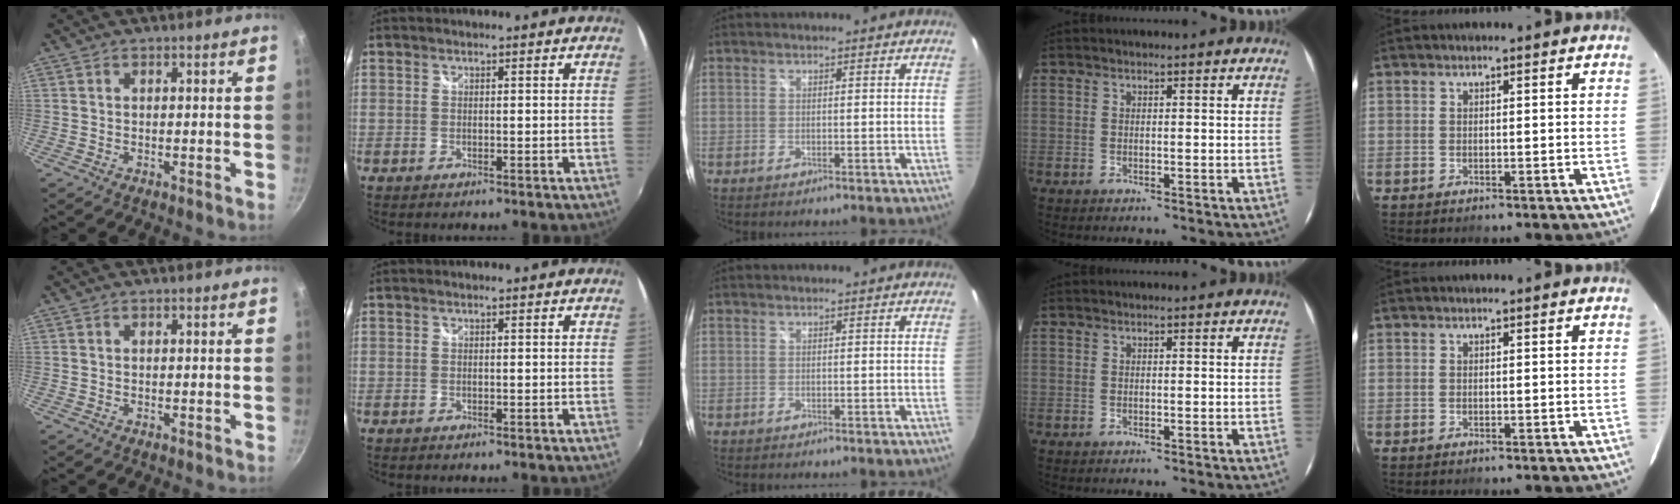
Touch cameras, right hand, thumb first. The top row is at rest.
{}